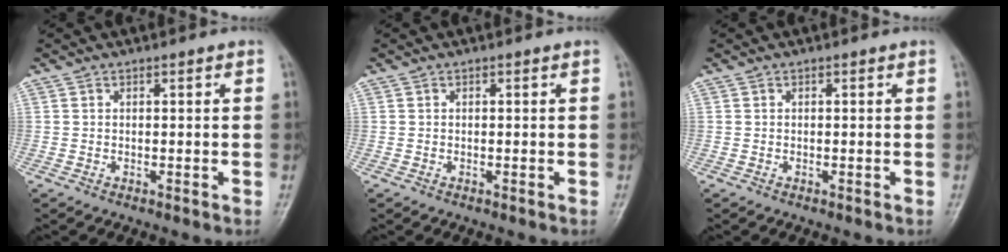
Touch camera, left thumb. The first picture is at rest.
{"total": 0.0}
{"total": 0.0}